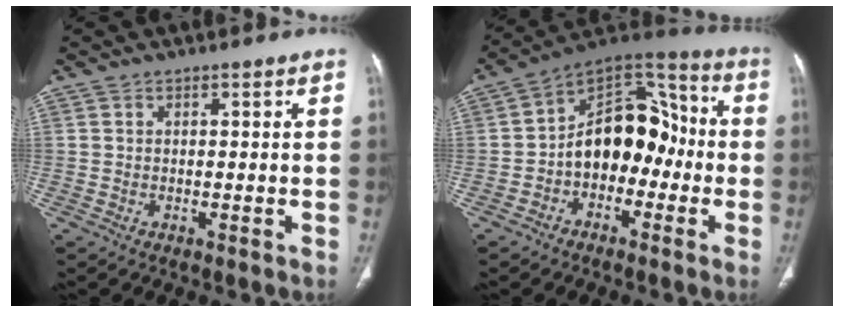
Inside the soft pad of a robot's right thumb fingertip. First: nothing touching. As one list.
[{"total": 15.5, "force": [-2.6, 10.6, 11.0], "torque": [-0.127, 0.059, -0.056]}]